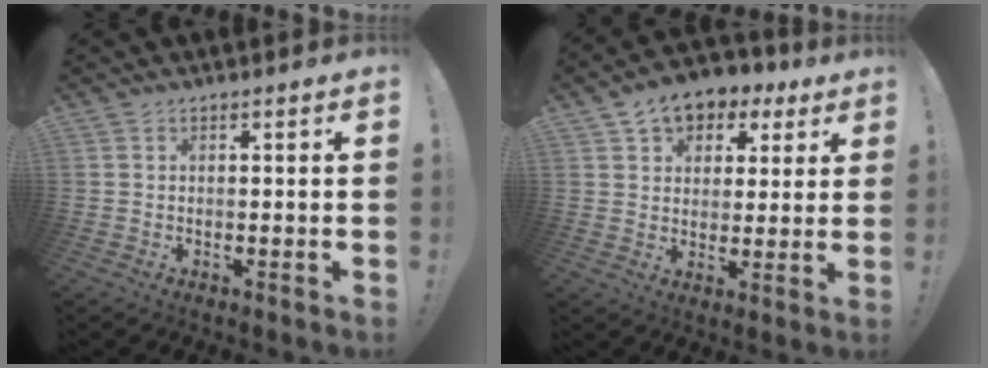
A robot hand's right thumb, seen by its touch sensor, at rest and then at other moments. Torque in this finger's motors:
{"motor_torque": [1.10, 1.32, 0.57, -0.17, 0.04]}